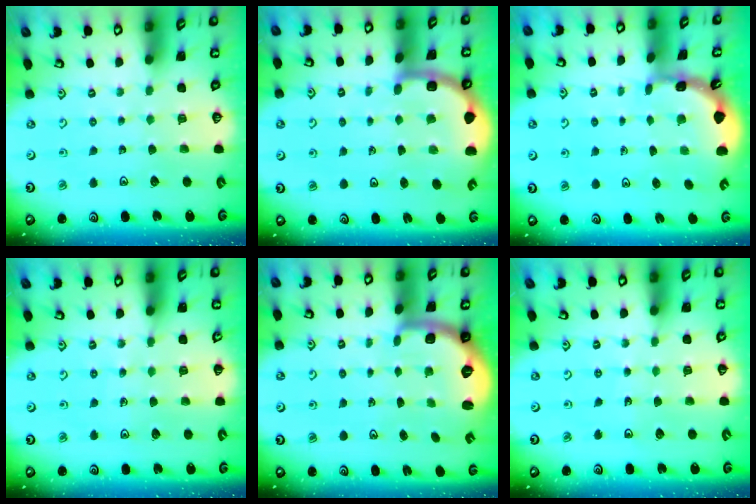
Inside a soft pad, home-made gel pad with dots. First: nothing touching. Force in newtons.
{"total": 5.6, "press": 5.4, "slide": 1.5}
{"total": 1.8, "press": 1.7, "slide": 0.0}
{"total": 5.0, "press": 4.9, "slide": 1.1}
{"total": 1.7, "press": 1.6, "slide": 0.4}
{"total": 4.3, "press": 4.0, "slide": 1.4}